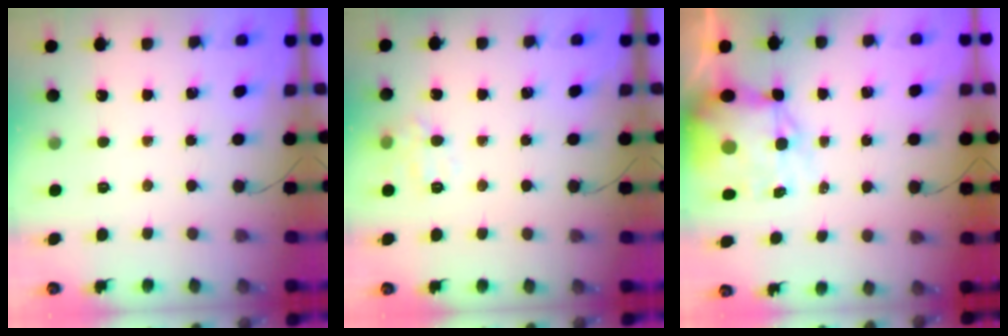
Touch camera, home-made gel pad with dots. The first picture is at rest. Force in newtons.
{"total": 7.3, "press": 7.2, "slide": 0.8}
{"total": 11.1, "press": 10.7, "slide": 2.8}